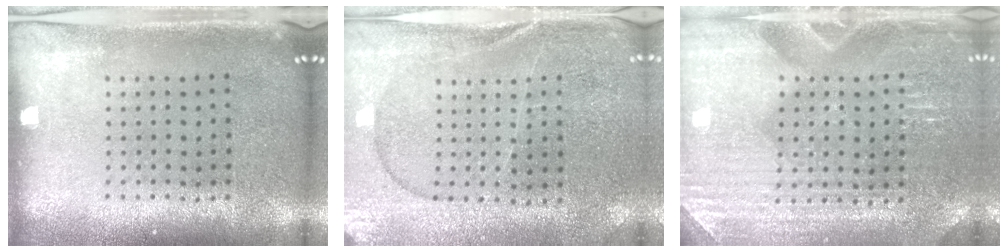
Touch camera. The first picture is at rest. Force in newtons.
{"total": 1.1, "press": 1.1, "slide": 0.4}
{"total": 3.5, "press": 3.4, "slide": 0.7}